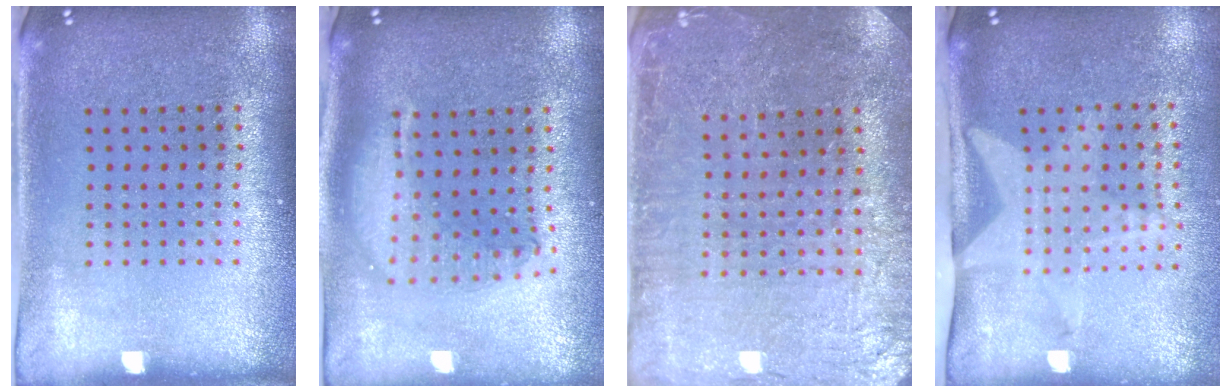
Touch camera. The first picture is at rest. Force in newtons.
{"total": 1.9, "press": 1.6, "slide": 1.0}
{"total": 1.2, "press": 1.2, "slide": 0.1}
{"total": 2.1, "press": 1.5, "slide": 1.4}